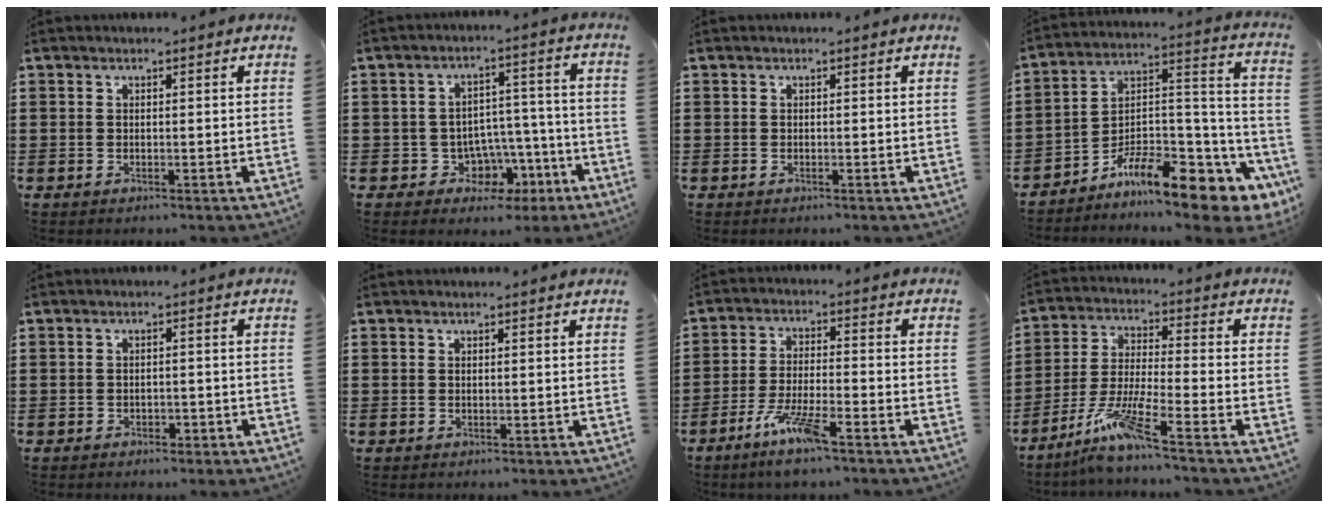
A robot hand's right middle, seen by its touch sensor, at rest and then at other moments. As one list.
[{"total": 6.1, "force": [-3.3, 4.9, 1.8], "torque": [-0.045, 0.020, -0.054]}, {"total": 0.0}, {"total": 10.6, "force": [-8.2, 3.3, 5.9], "torque": [-0.099, 0.016, -0.154]}, {"total": 1.7, "force": [-1.6, 0.8, 0.1], "torque": [-0.009, 0.002, -0.035]}, {"total": 0.0}, {"total": 6.8, "force": [-4.5, 0.7, 5.1], "torque": [-0.105, -0.008, -0.083]}, {"total": 7.8, "force": [-5.4, 0.4, 5.6], "torque": [-0.126, -0.015, -0.106]}]